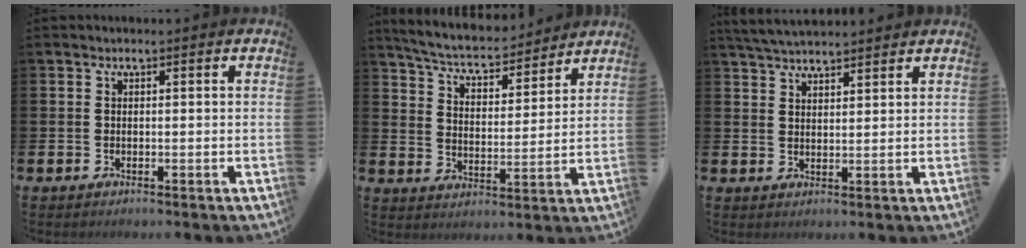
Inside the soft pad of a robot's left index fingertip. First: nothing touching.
{"total": 6.0, "force": [5.7, 1.2, 1.5], "torque": [-0.056, -0.044, 0.094]}
{"total": 4.3, "force": [4.2, 0.5, 0.7], "torque": [-0.019, -0.017, 0.077]}